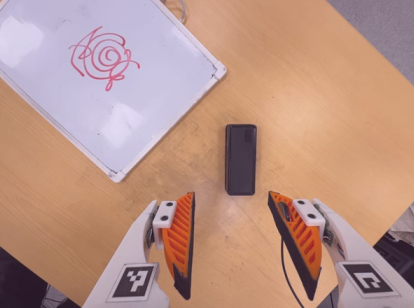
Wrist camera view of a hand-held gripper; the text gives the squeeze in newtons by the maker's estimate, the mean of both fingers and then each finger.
{"total": 0.0}